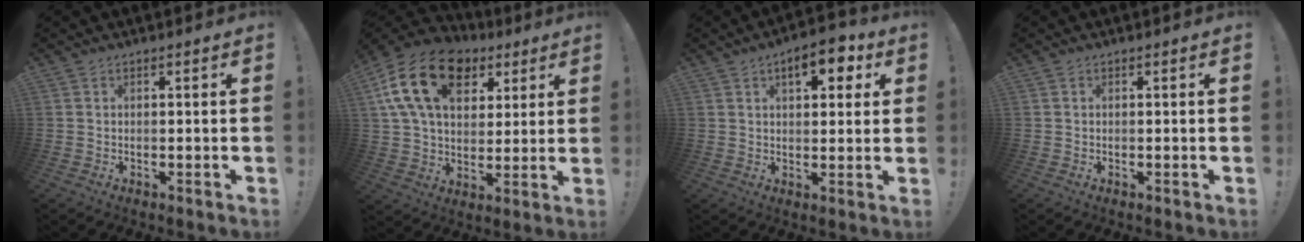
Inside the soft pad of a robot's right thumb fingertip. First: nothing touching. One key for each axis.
{"total": 20.6, "fx": 8.5, "fy": 13.3, "fz": 13.2, "tx": -0.225, "ty": -0.032, "tz": 0.150}
{"total": 9.0, "fx": 4.2, "fy": 4.2, "fz": 6.7, "tx": -0.077, "ty": -0.013, "tz": 0.068}
{"total": 0.0}